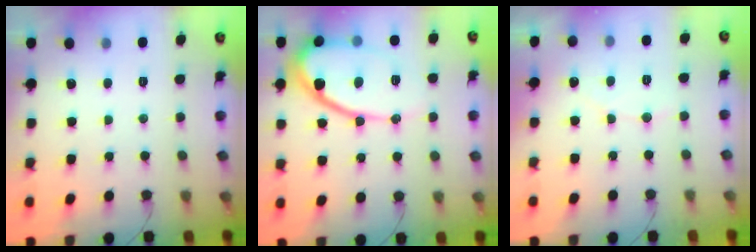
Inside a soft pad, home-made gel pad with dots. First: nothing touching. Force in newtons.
{"total": 14.8, "press": 14.7, "slide": 1.5}
{"total": 4.1, "press": 4.1, "slide": 0.4}